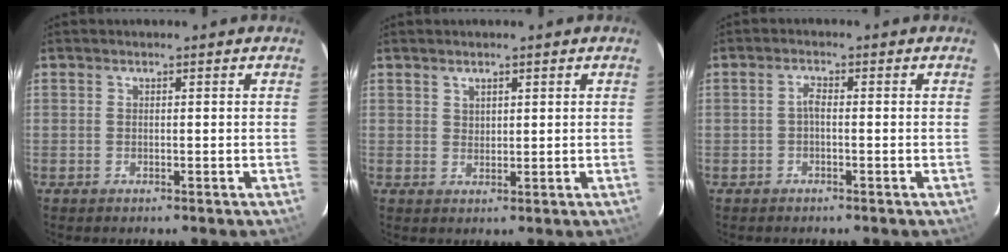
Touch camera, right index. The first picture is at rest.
{"total": 1.9, "force": [1.3, 1.1, 0.7], "torque": [-0.006, 0.003, 0.025]}
{"total": 1.4, "force": [-0.5, 0.5, 1.3], "torque": [-0.025, 0.007, -0.011]}